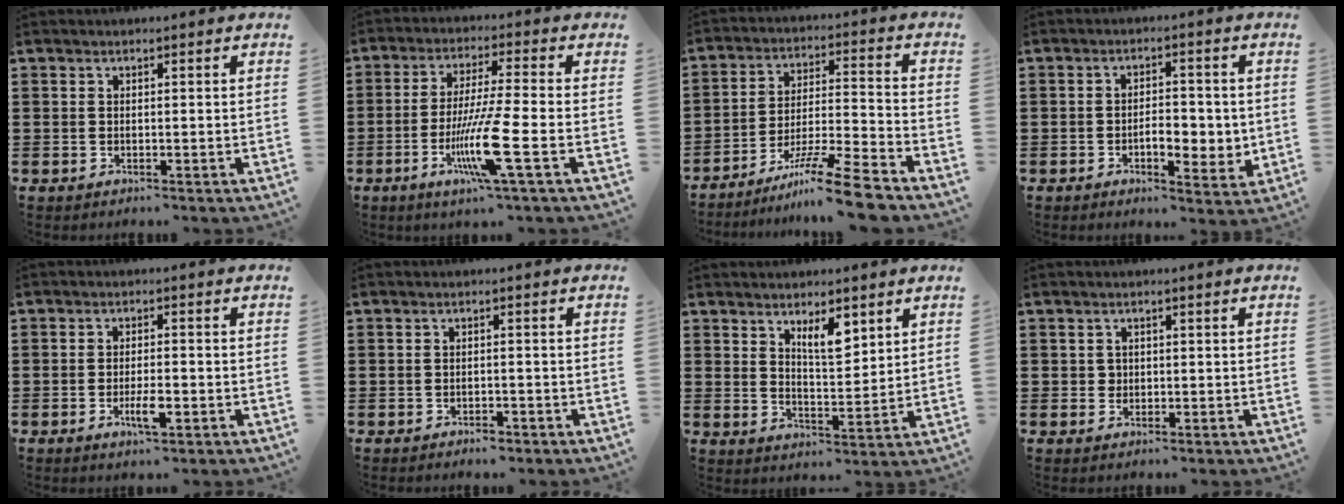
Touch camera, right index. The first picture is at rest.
{"total": 10.7, "force": [-3.8, 0.3, 10.0], "torque": [-0.199, -0.019, -0.073]}
{"total": 11.0, "force": [-9.0, -0.3, 6.3], "torque": [-0.105, 0.016, -0.174]}
{"total": 5.3, "force": [-0.9, 2.7, 4.4], "torque": [-0.064, 0.002, -0.021]}
{"total": 4.2, "force": [-1.6, 1.1, 3.7], "torque": [-0.074, -0.002, -0.031]}
{"total": 1.4, "force": [-1.3, 0.3, 0.3], "torque": [-0.012, 0.000, -0.027]}
{"total": 5.4, "force": [3.5, 1.9, 3.6], "torque": [-0.063, -0.007, 0.057]}
{"total": 1.1, "force": [0.2, 1.0, 0.4], "torque": [-0.010, 0.005, 0.004]}